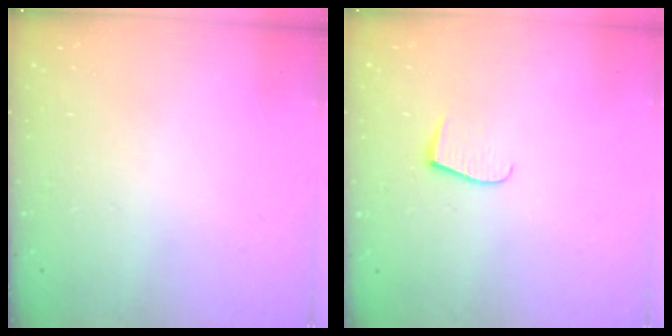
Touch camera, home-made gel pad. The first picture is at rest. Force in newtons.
{"total": 5.9, "press": 5.9, "slide": 0.4}